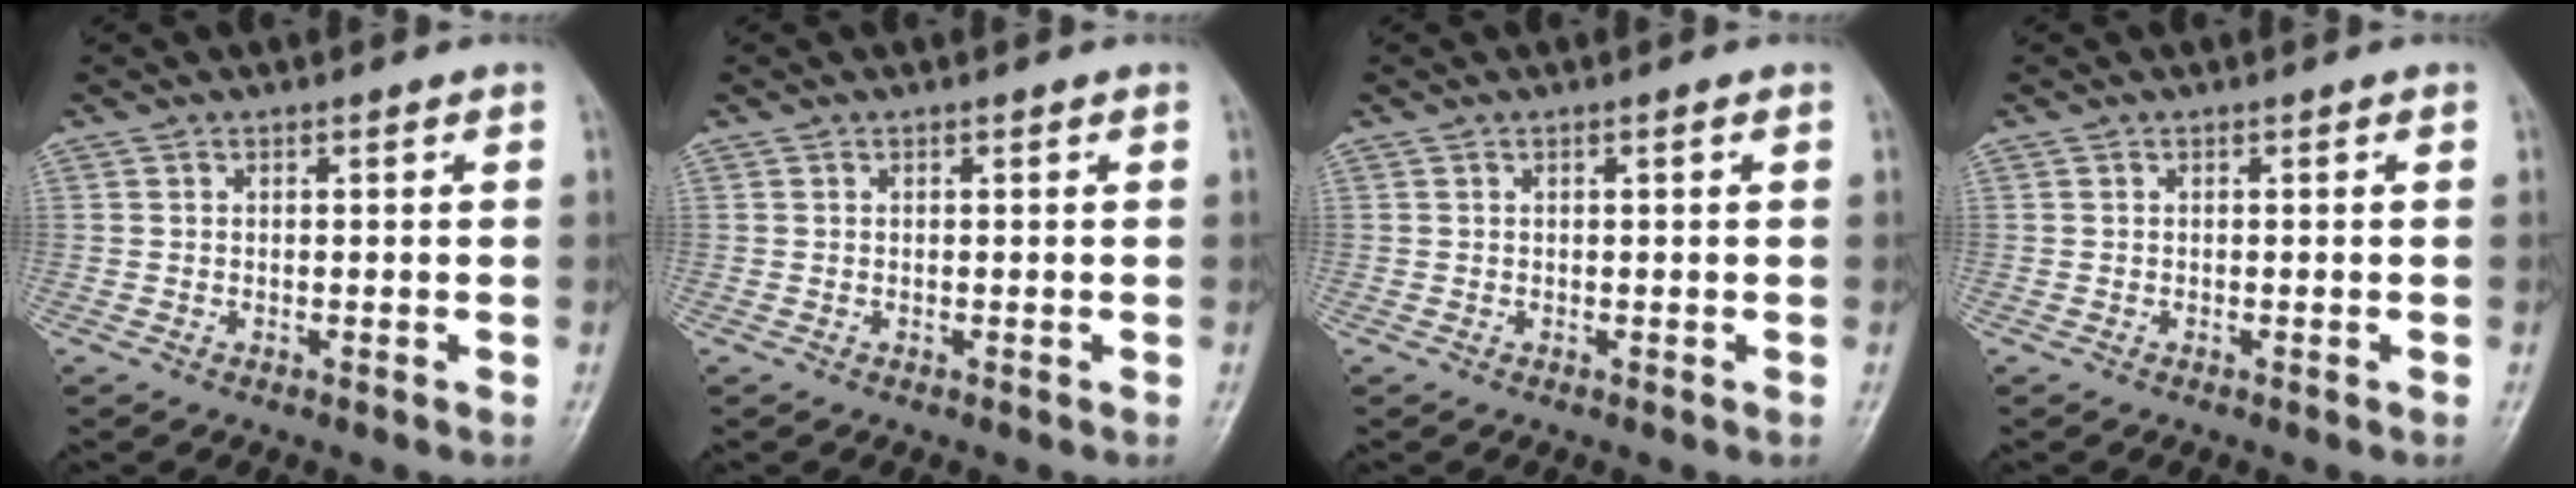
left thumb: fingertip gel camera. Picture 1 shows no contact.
{"total": 0.0}
{"total": 0.6, "force": [0.2, 0.1, 0.5], "torque": [-0.009, 0.001, 0.003]}
{"total": 0.0}